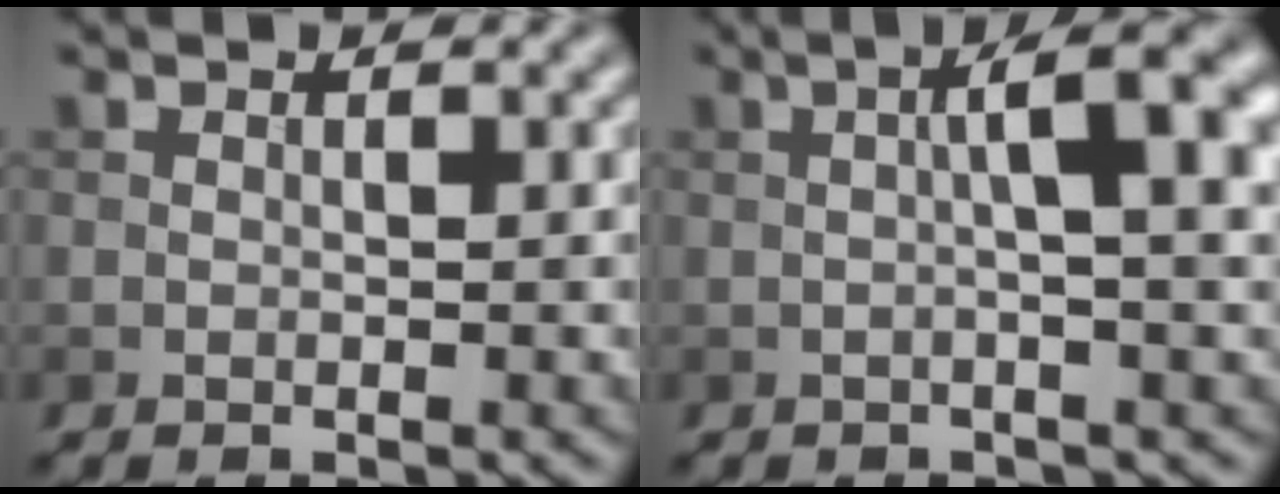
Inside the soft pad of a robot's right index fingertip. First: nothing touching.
{"total": 7.1, "force": [0.8, 1.7, 6.8], "torque": [-0.086, 0.015, 0.008]}